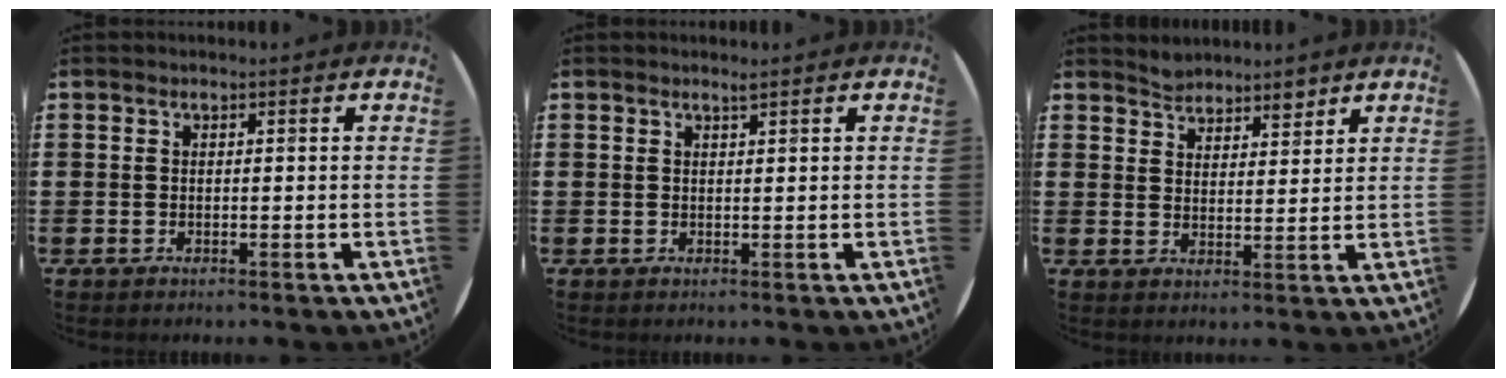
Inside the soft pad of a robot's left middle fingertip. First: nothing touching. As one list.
[{"total": 0.9, "force": [0.8, -0.1, 0.3], "torque": [-0.003, -0.001, 0.015]}, {"total": 3.8, "force": [3.6, 1.2, 0.3], "torque": [-0.005, -0.011, 0.065]}]